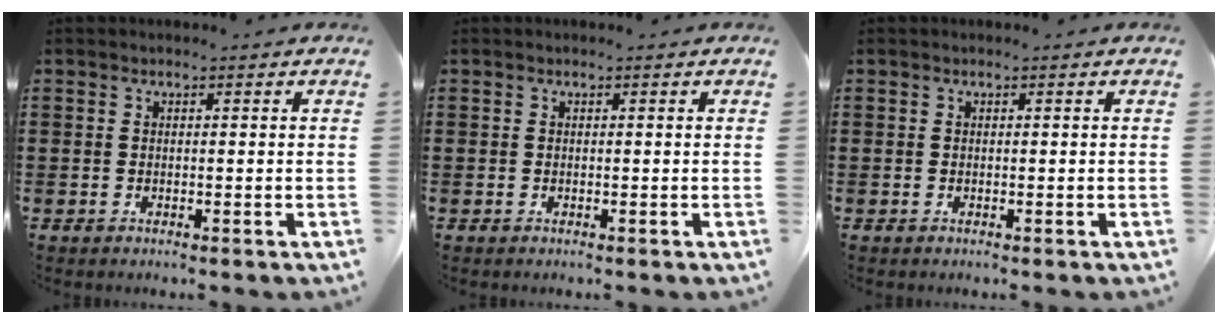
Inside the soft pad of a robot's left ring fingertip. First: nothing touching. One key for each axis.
{"total": 0.0}
{"total": 0.0}